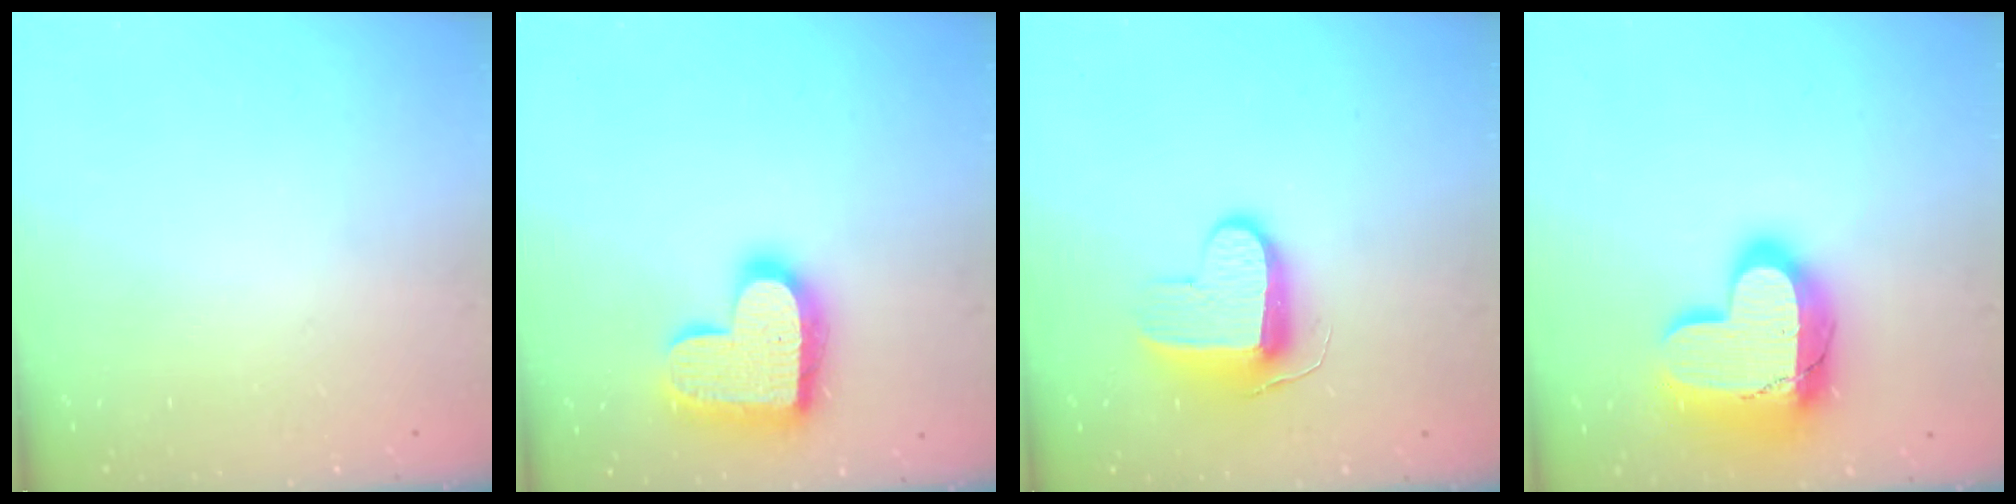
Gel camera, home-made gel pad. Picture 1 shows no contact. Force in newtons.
{"total": 18.7, "press": 18.7, "slide": 1.2}
{"total": 10.0, "press": 10.0, "slide": 1.1}
{"total": 24.2, "press": 24.2, "slide": 1.6}